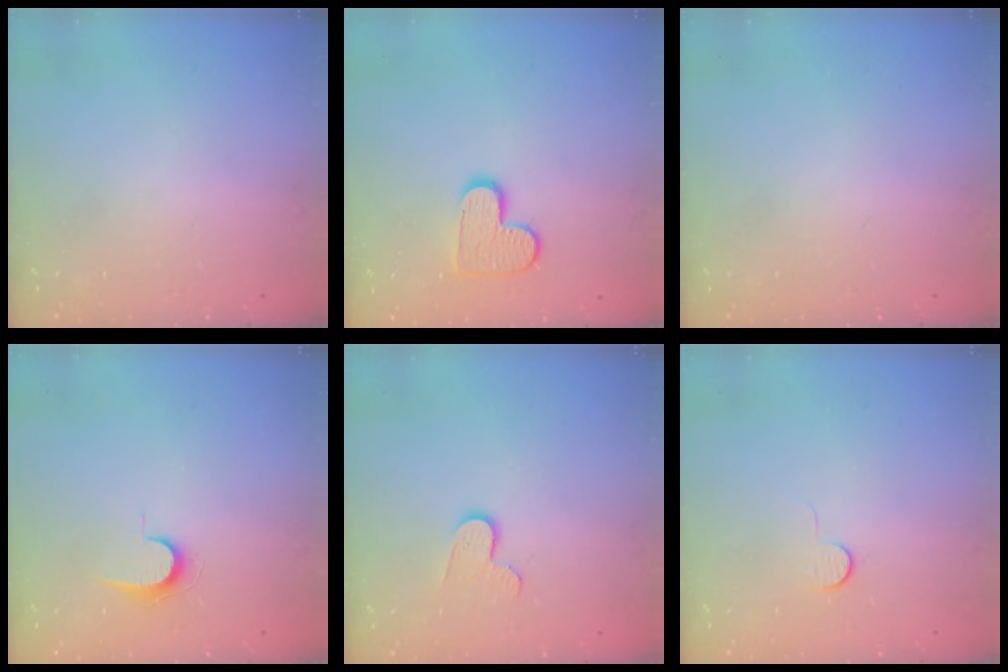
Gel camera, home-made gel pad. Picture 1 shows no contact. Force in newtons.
{"total": 10.0, "press": 10.0, "slide": 0.6}
{"total": 0.0}
{"total": 5.9, "press": 5.9, "slide": 0.6}
{"total": 6.3, "press": 6.3, "slide": 0.5}
{"total": 5.0, "press": 5.0, "slide": 0.5}